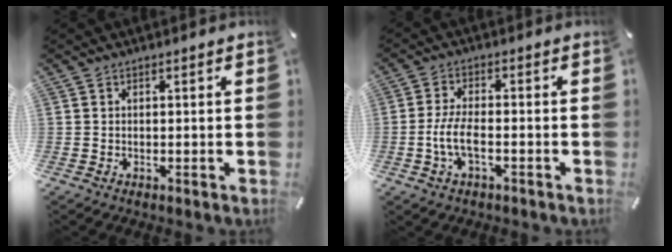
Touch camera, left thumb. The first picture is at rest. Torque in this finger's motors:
{"motor_torque": [0.10, 0.08, 0.50, 0.43, 0.16]}